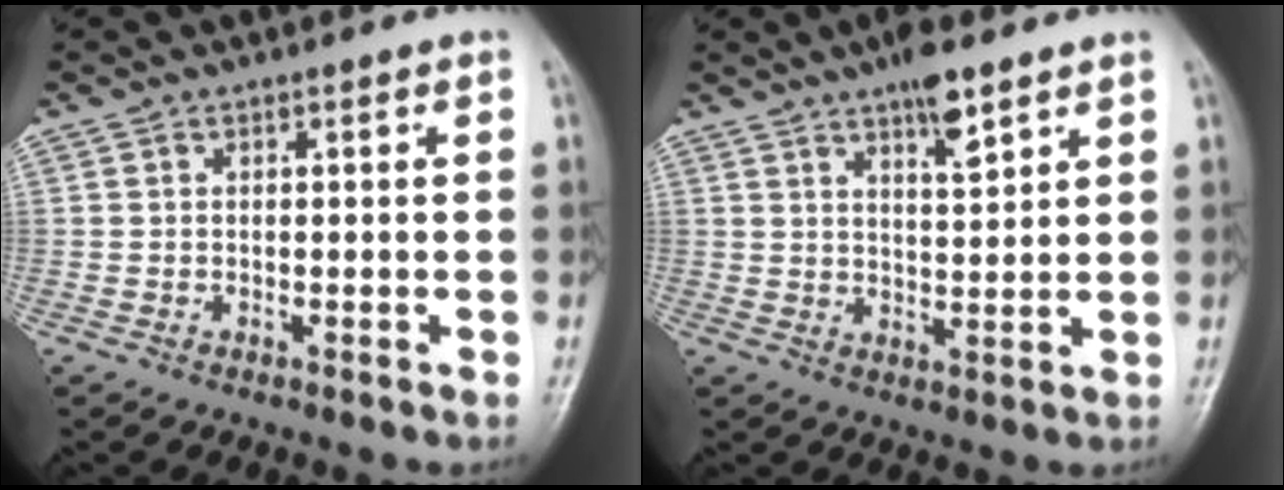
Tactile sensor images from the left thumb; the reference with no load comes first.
{"total": 6.6, "force": [4.2, 1.6, 4.8], "torque": [-0.071, -0.023, 0.069]}